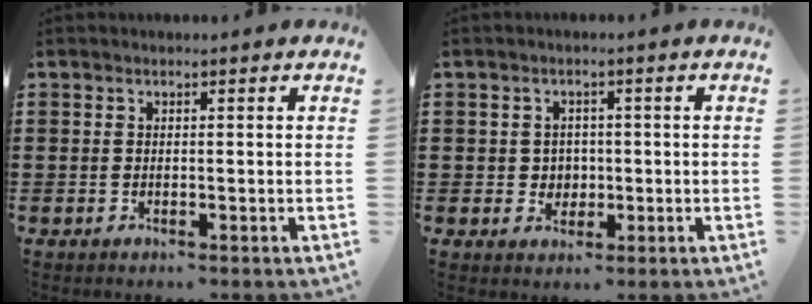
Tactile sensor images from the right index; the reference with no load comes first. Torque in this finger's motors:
{"motor_torque": [2.14, 0.00, 0.10, 0.03]}